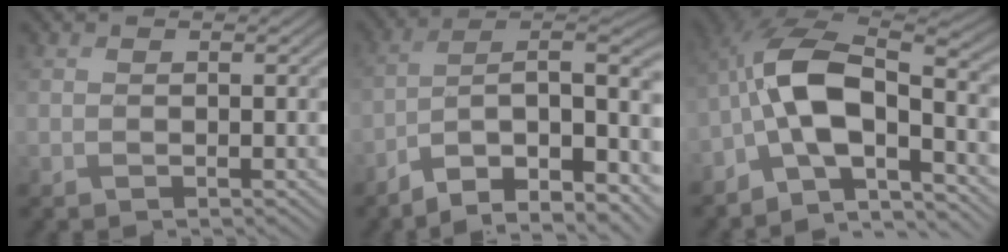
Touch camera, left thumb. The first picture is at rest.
{"total": 13.4, "force": [-6.0, 5.7, 10.5], "torque": [-0.170, -0.012, -0.101]}
{"total": 10.9, "force": [-3.9, 4.6, 9.1], "torque": [-0.170, 0.006, -0.091]}